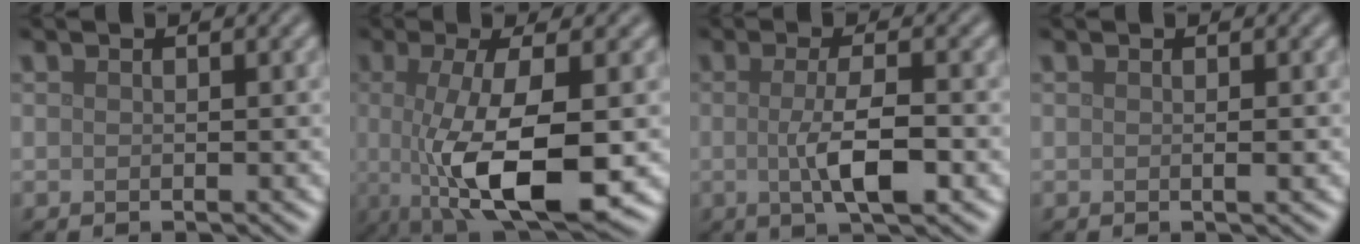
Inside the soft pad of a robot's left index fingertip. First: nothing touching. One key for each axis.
{"total": 9.7, "fx": -1.3, "fy": 2.8, "fz": 9.2, "tx": -0.163, "ty": -0.019, "tz": -0.018}
{"total": 4.5, "fx": -0.5, "fy": 1.0, "fz": 4.4, "tx": -0.078, "ty": -0.005, "tz": -0.010}
{"total": 0.6, "fx": 0.0, "fy": 0.0, "fz": 0.6, "tx": -0.011, "ty": 0.000, "tz": 0.000}